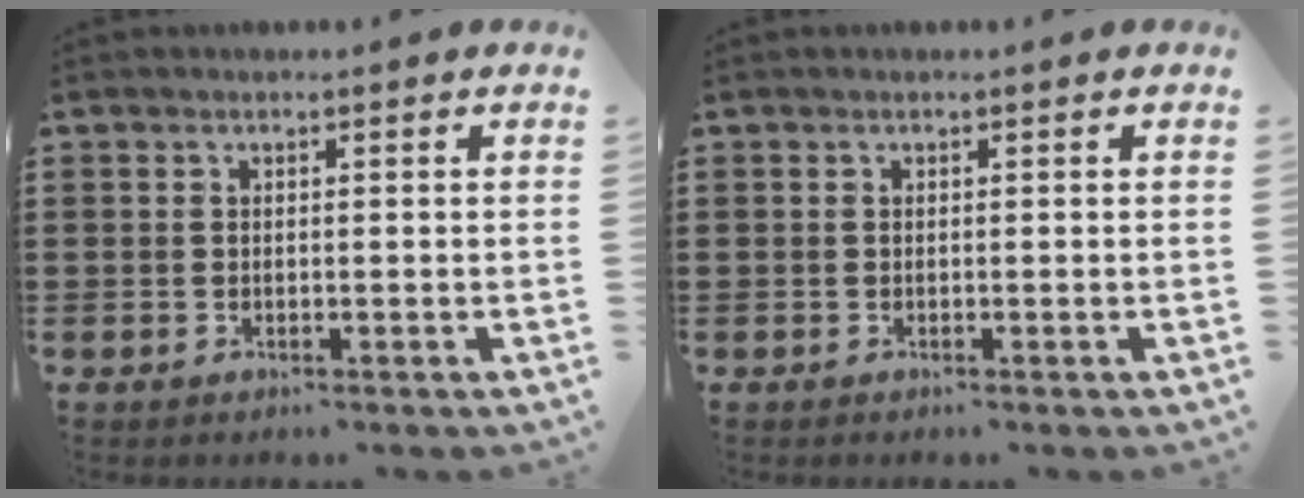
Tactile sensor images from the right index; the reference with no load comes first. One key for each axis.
{"total": 0.0}